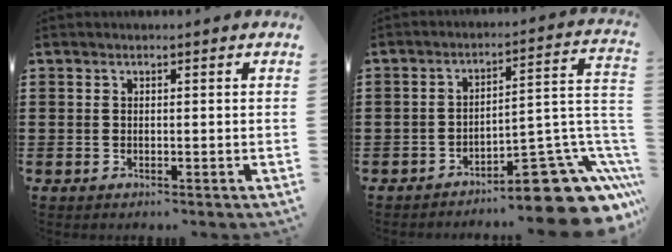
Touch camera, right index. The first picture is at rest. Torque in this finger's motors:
{"motor_torque": [0.12, 0.13, -0.38, -0.21]}